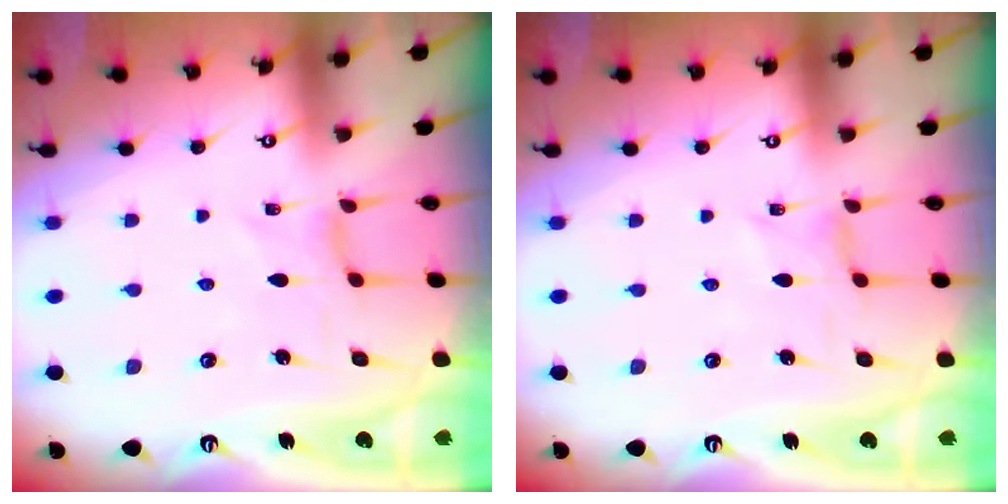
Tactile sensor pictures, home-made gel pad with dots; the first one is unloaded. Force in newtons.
{"total": 0.0}